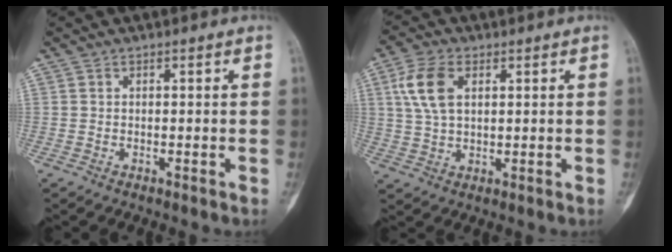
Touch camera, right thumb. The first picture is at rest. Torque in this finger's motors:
{"motor_torque": [1.28, 1.21, 0.14, 0.02, 0.08]}